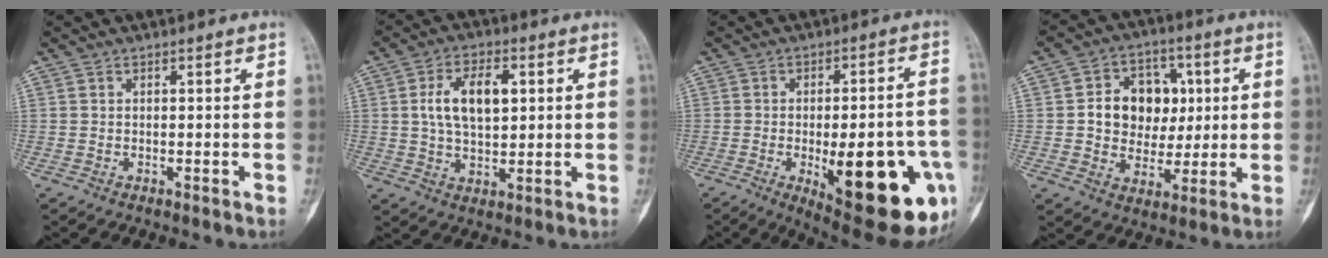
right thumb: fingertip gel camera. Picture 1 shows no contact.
{"total": 10.1, "force": [2.1, 5.5, 8.3], "torque": [-0.139, 0.002, 0.038]}
{"total": 24.1, "force": [-7.2, 8.2, 21.5], "torque": [-0.234, 0.004, -0.074]}
{"total": 12.6, "force": [1.7, 10.1, 7.2], "torque": [-0.057, 0.009, 0.031]}